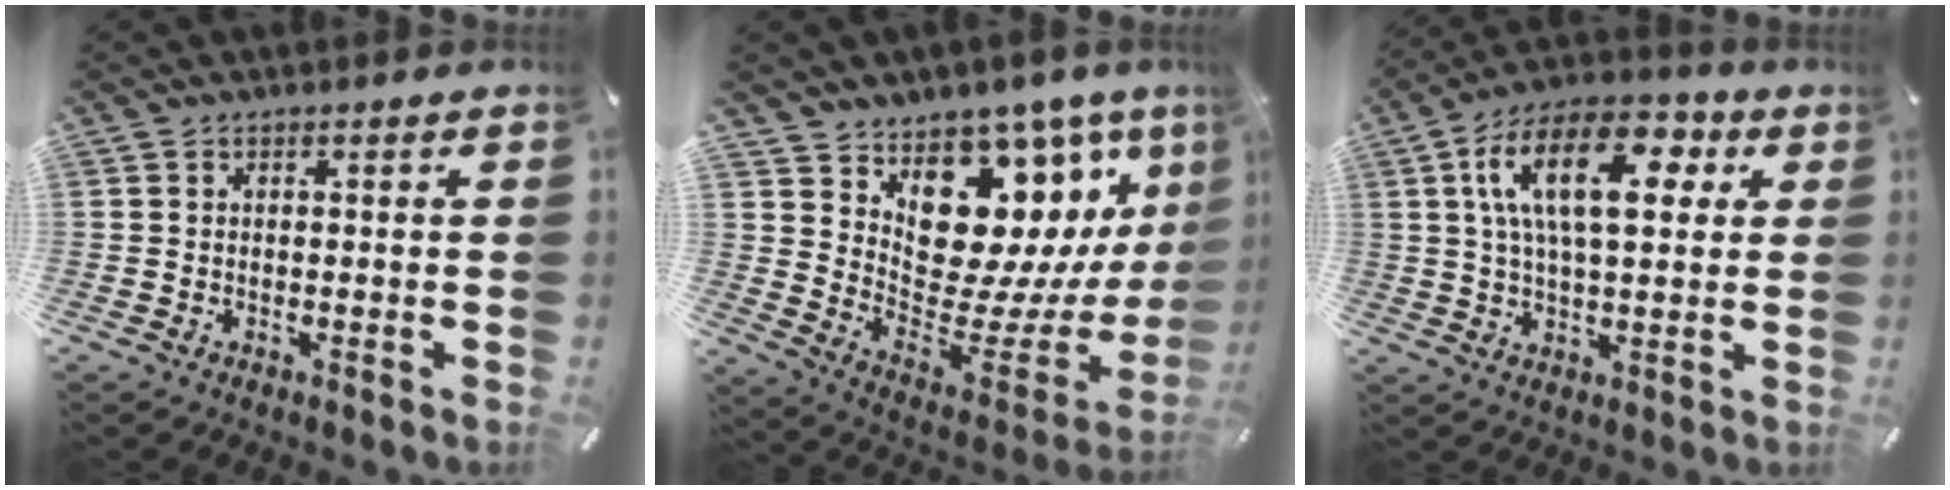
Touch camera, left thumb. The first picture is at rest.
{"total": 14.0, "force": [7.6, 9.4, 7.1], "torque": [-0.096, -0.098, 0.136]}
{"total": 17.4, "force": [5.4, 8.9, 13.9], "torque": [-0.250, 0.004, 0.084]}